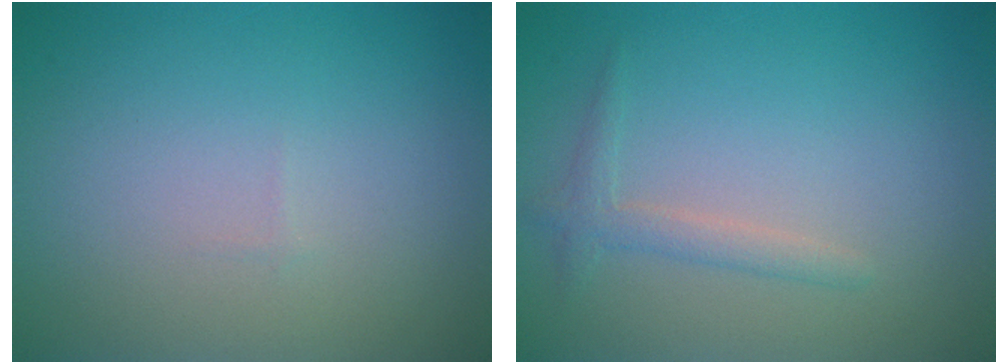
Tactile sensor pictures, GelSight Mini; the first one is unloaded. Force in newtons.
{"total": 1.6, "press": 1.6, "slide": 0.1}